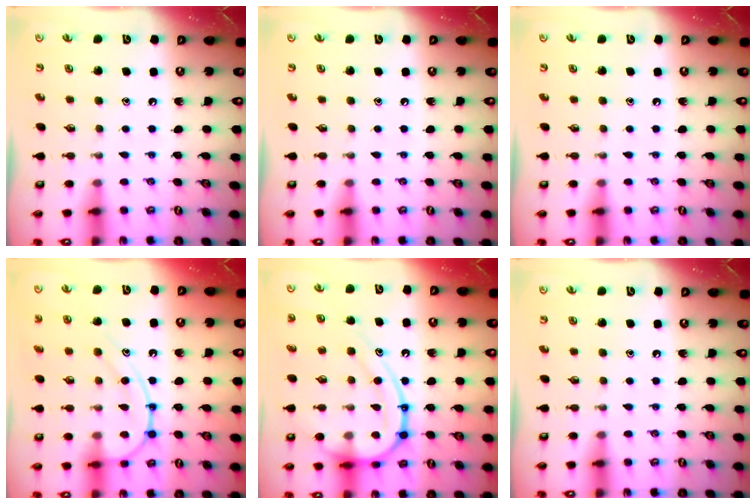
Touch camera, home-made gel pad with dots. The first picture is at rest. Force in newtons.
{"total": 0.0}
{"total": 0.0}
{"total": 13.3, "press": 13.3, "slide": 1.1}
{"total": 19.4, "press": 19.3, "slide": 1.9}
{"total": 0.0}